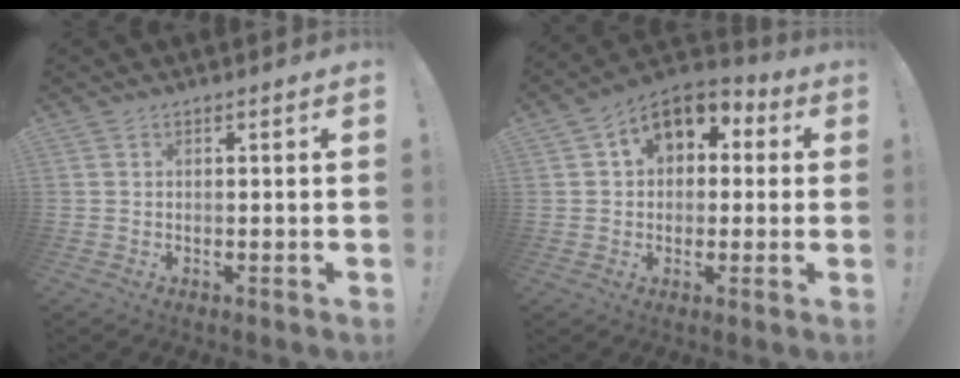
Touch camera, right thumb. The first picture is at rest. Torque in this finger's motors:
{"motor_torque": [0.76, 1.24, 0.18, -0.04, 0.24]}